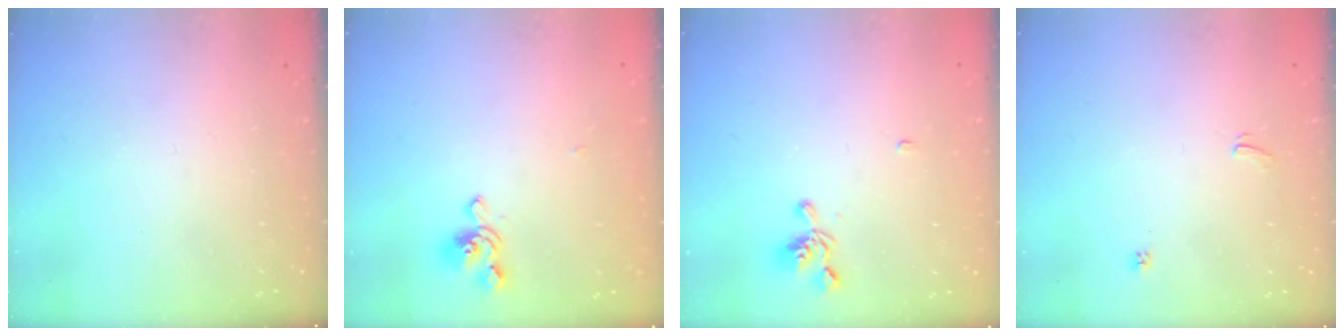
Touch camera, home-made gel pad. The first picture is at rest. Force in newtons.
{"total": 1.2, "press": 0.2, "slide": 1.1}
{"total": 4.7, "press": 4.6, "slide": 0.7}
{"total": 1.1, "press": 1.0, "slide": 0.4}